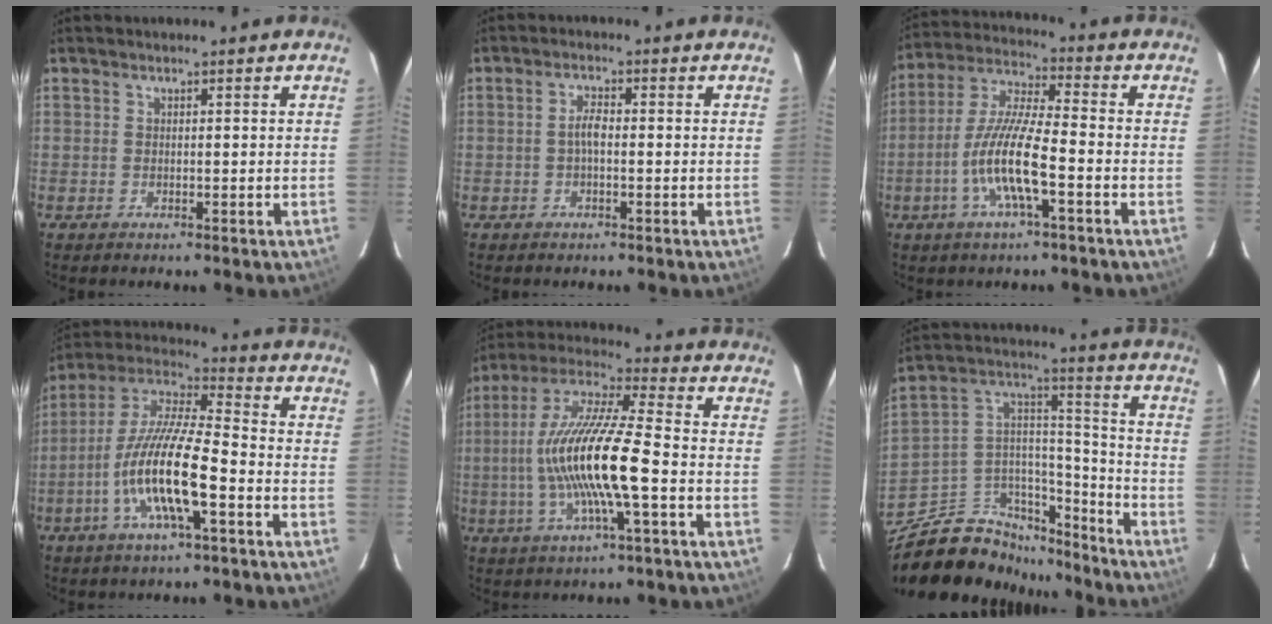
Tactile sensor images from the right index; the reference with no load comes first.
{"total": 2.2, "force": [-0.5, 0.8, 2.0], "torque": [-0.042, 0.008, -0.010]}
{"total": 12.0, "force": [-4.3, 1.8, 11.0], "torque": [-0.229, -0.004, -0.084]}
{"total": 15.5, "force": [-5.6, 2.9, 14.2], "torque": [-0.281, -0.008, -0.113]}
{"total": 17.2, "force": [-3.1, 1.8, 16.8], "torque": [-0.328, 0.000, -0.062]}
{"total": 19.8, "force": [-15.3, 10.1, 7.5], "torque": [-0.162, 0.070, -0.236]}